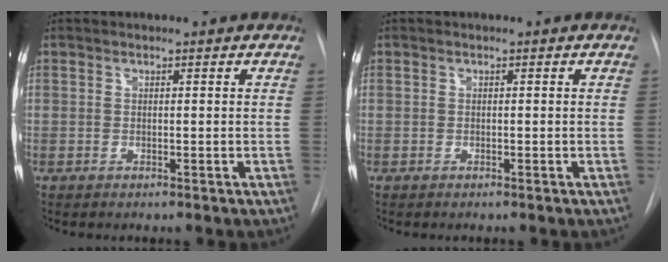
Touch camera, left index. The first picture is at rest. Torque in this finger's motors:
{"motor_torque": [0.02, 0.00, -0.01, -0.01]}